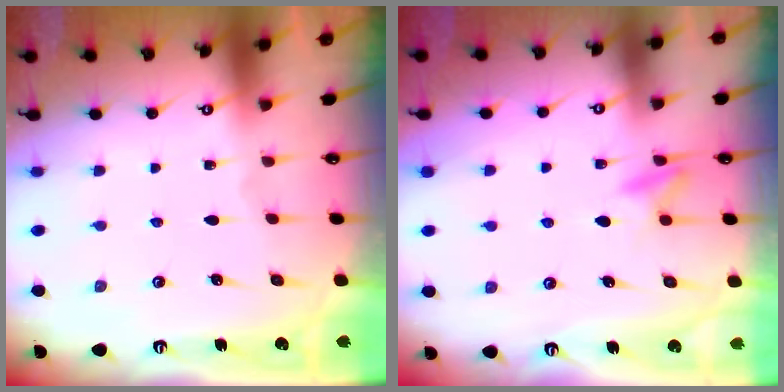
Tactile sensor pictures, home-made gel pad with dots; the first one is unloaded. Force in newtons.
{"total": 7.8, "press": 7.8, "slide": 0.8}